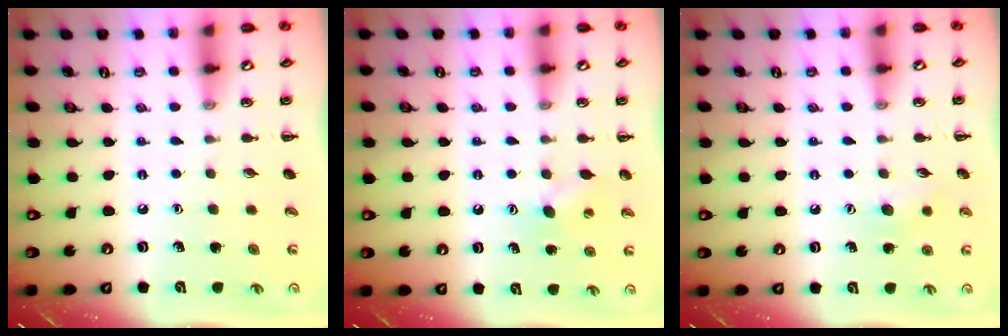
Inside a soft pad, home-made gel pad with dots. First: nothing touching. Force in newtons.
{"total": 6.7, "press": 6.4, "slide": 1.9}
{"total": 5.8, "press": 5.7, "slide": 1.3}